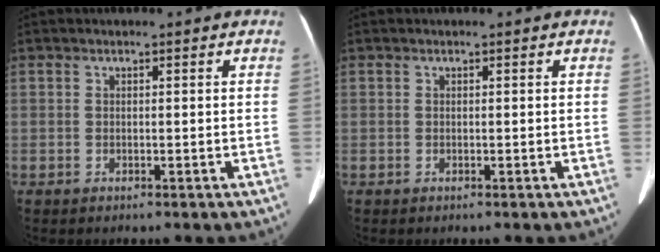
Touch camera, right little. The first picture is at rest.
{"total": 0.0}